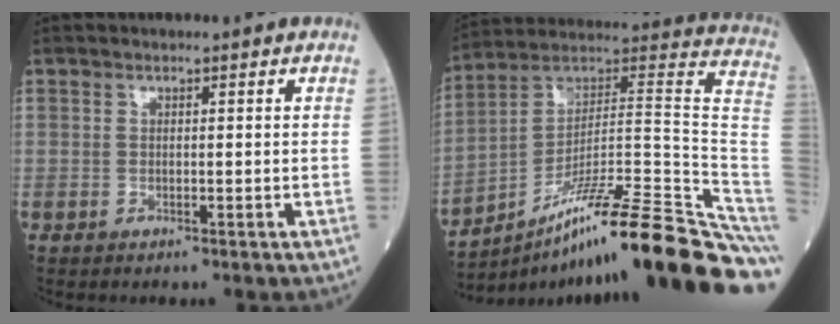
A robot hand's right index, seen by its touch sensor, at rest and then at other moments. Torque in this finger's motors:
{"motor_torque": [-0.38, -0.64, 0.38, 0.11]}